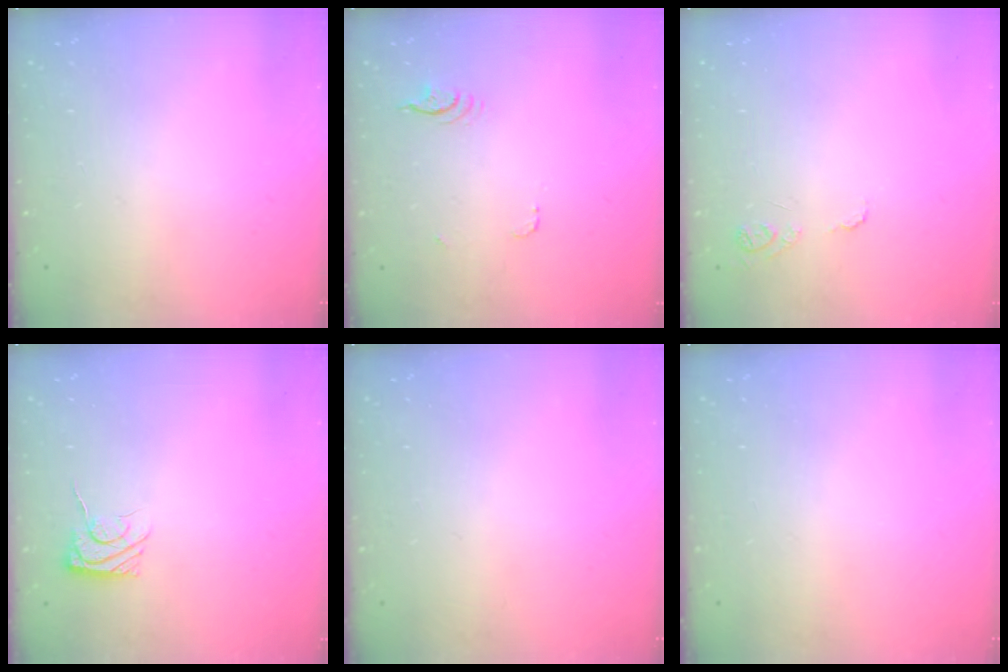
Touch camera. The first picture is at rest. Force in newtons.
{"total": 3.8, "press": 3.5, "slide": 1.6}
{"total": 7.2, "press": 7.2, "slide": 0.7}
{"total": 6.1, "press": 5.9, "slide": 1.6}
{"total": 0.0}
{"total": 0.0}